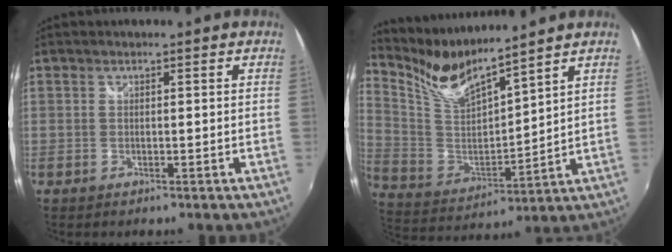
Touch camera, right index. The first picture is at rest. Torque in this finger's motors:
{"motor_torque": [-0.34, 0.78, 0.00, 0.01]}